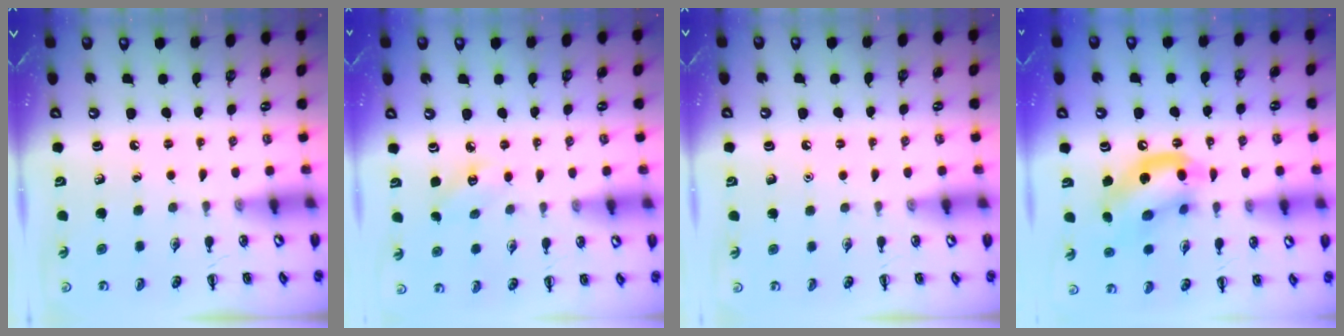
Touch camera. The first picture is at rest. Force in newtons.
{"total": 3.3, "press": 3.2, "slide": 0.8}
{"total": 1.6, "press": 1.6, "slide": 0.1}
{"total": 15.2, "press": 15.1, "slide": 2.0}